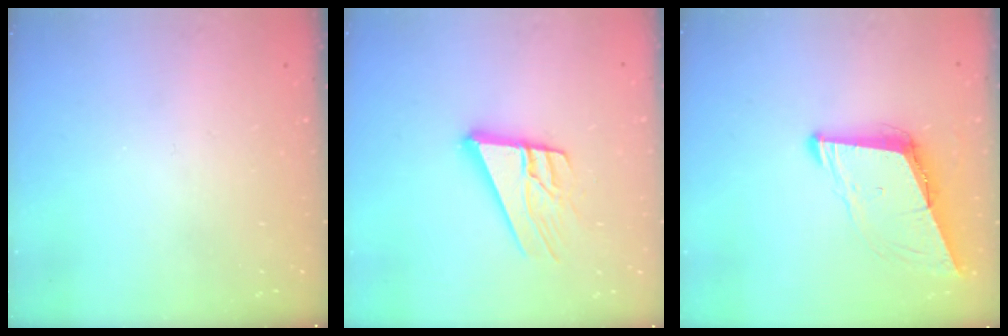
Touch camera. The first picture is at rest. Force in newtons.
{"total": 14.1, "press": 13.9, "slide": 2.4}
{"total": 8.6, "press": 7.8, "slide": 3.6}